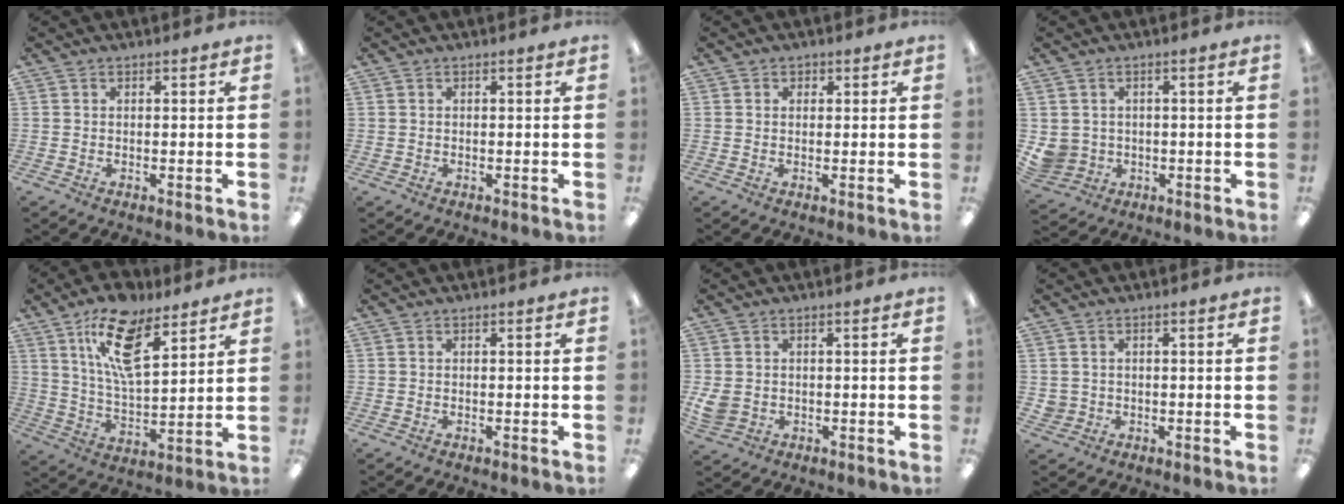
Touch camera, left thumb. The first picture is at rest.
{"total": 0.0}
{"total": 1.0, "force": [0.4, 1.0, 0.0], "torque": [0.008, -0.001, 0.004]}
{"total": 4.1, "force": [0.1, 4.1, 0.6], "torque": [-0.021, -0.001, 0.005]}
{"total": 16.0, "force": [9.6, 6.5, 11.0], "torque": [-0.190, -0.033, 0.166]}
{"total": 0.0}
{"total": 3.7, "force": [-0.2, 3.3, 1.8], "torque": [-0.038, -0.005, -0.005]}
{"total": 1.9, "force": [0.1, 1.9, 0.1], "torque": [-0.007, -0.001, -0.001]}